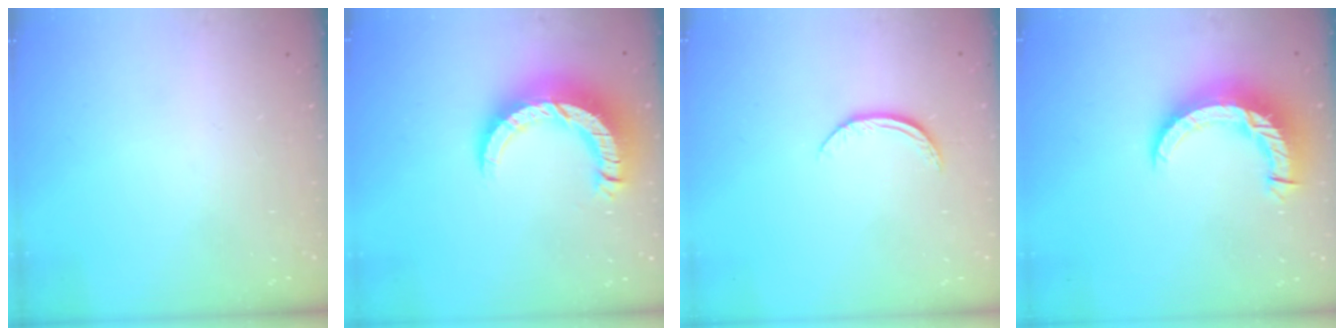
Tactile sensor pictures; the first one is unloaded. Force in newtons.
{"total": 12.9, "press": 12.9, "slide": 1.3}
{"total": 7.2, "press": 7.1, "slide": 0.8}
{"total": 11.4, "press": 11.3, "slide": 1.1}